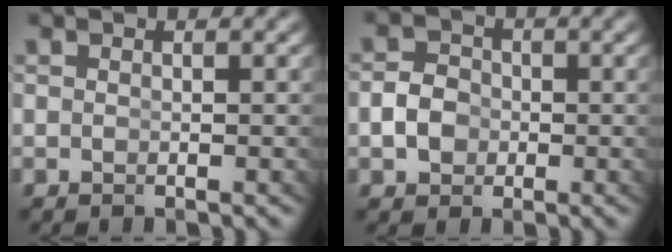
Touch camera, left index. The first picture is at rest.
{"total": 3.0, "force": [-0.9, 2.6, 1.2], "torque": [-0.022, -0.004, -0.017]}